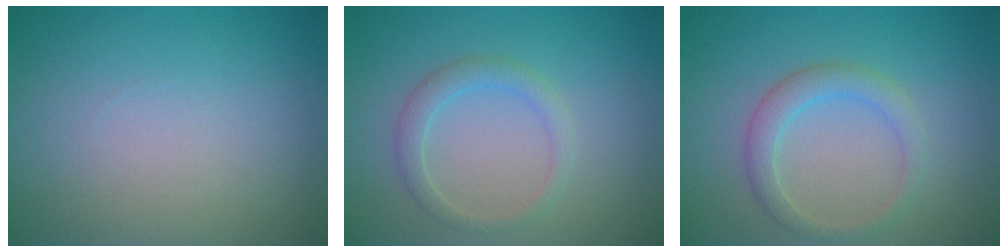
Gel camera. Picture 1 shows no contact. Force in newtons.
{"total": 2.0, "press": 2.0, "slide": 0.1}
{"total": 2.6, "press": 2.5, "slide": 0.2}